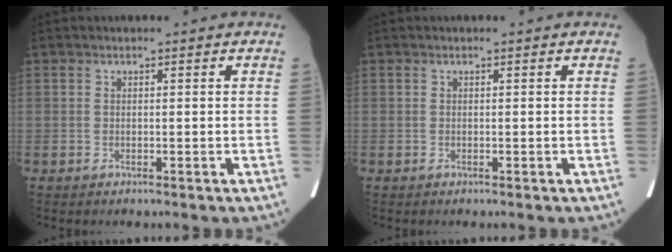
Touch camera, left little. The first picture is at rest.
{"total": 0.0}